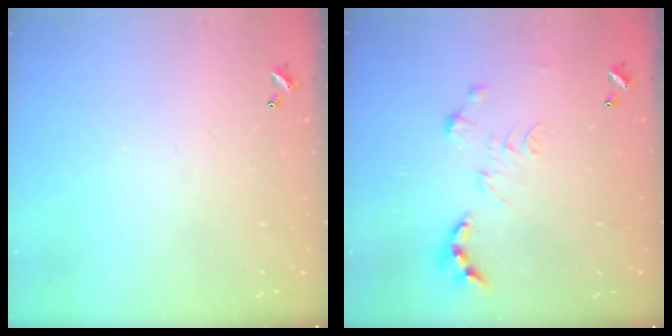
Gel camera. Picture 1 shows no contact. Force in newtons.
{"total": 0.0}